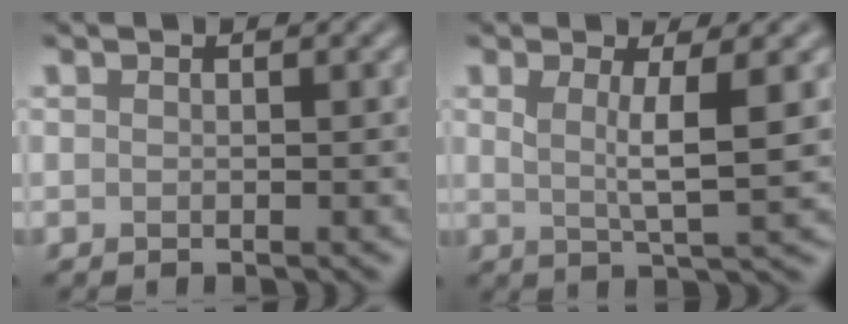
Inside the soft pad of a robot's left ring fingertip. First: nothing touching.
{"total": 3.8, "force": [0.8, 0.8, 3.7], "torque": [-0.060, -0.007, 0.013]}